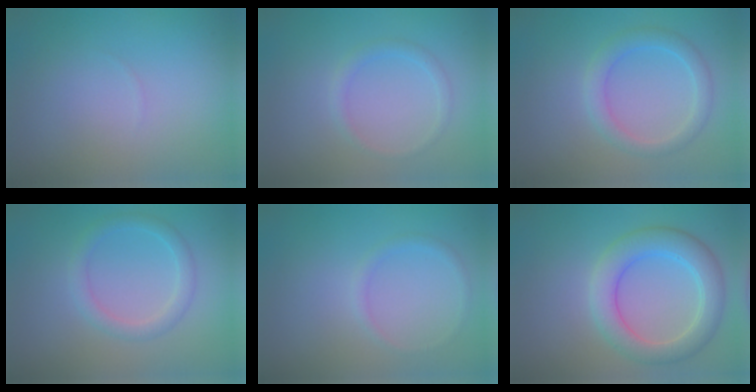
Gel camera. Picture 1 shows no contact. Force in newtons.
{"total": 1.2, "press": 1.2, "slide": 0.0}
{"total": 2.6, "press": 2.6, "slide": 0.4}
{"total": 2.1, "press": 2.1, "slide": 0.1}
{"total": 0.9, "press": 0.9, "slide": 0.1}
{"total": 5.0, "press": 5.0, "slide": 0.2}